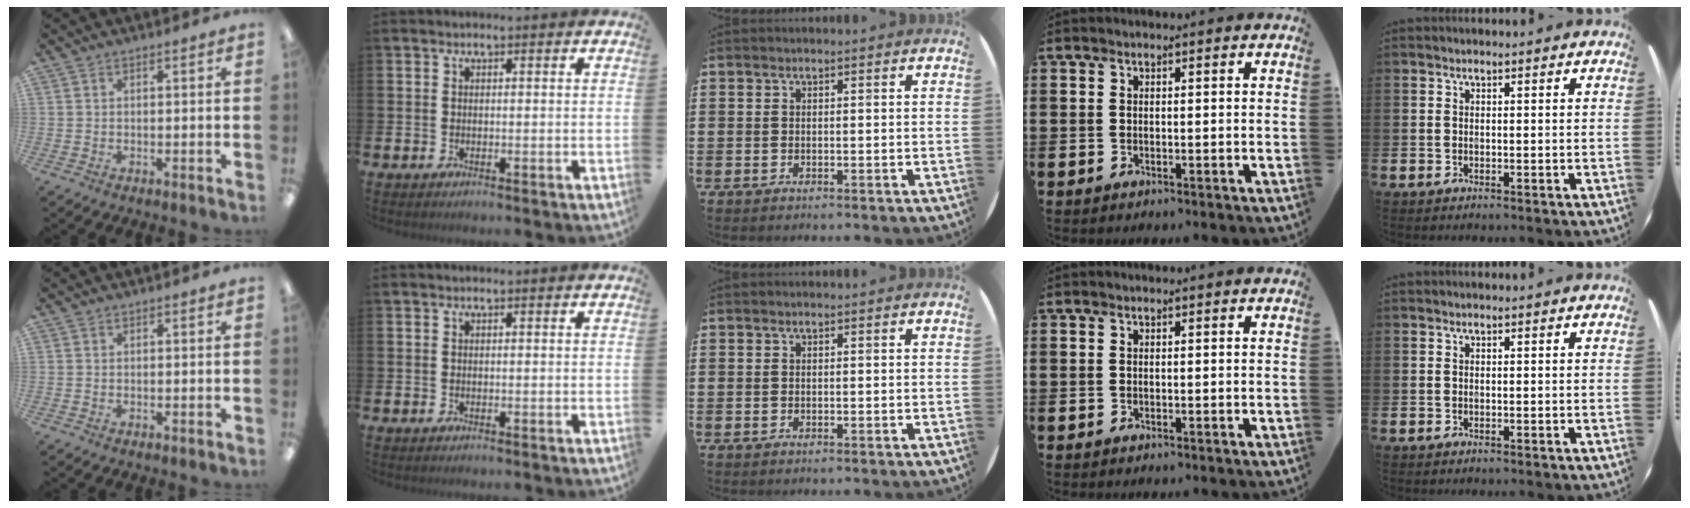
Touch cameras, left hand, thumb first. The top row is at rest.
{}